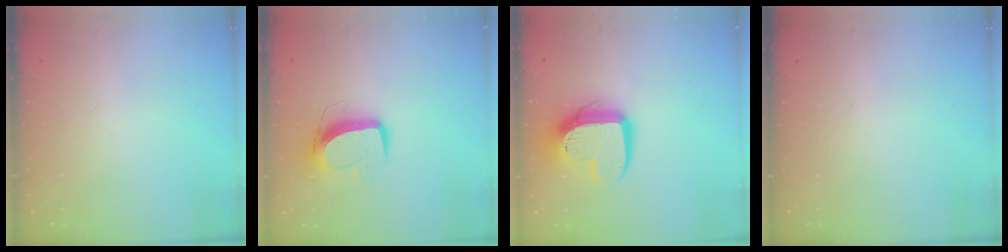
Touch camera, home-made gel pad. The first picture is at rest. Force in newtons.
{"total": 10.3, "press": 10.2, "slide": 1.1}
{"total": 14.4, "press": 14.3, "slide": 1.2}
{"total": 0.0}